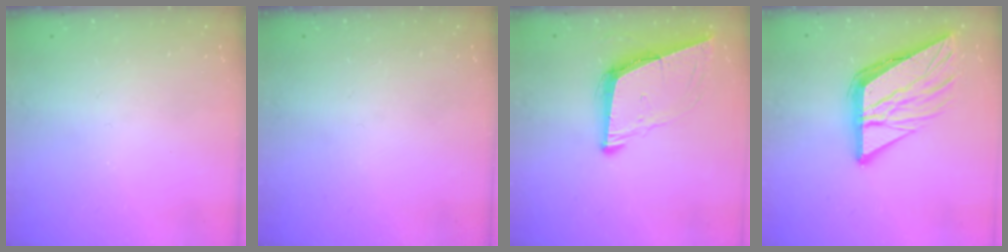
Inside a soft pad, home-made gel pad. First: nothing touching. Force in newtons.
{"total": 0.0}
{"total": 8.6, "press": 7.8, "slide": 3.6}
{"total": 15.9, "press": 15.9, "slide": 1.6}